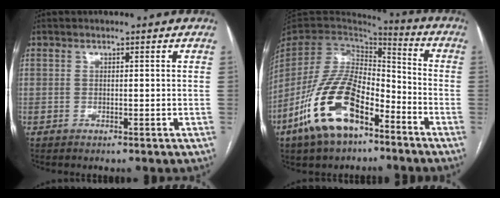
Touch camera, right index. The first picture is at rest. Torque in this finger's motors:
{"motor_torque": [0.56, -0.75, -0.13, -0.21]}